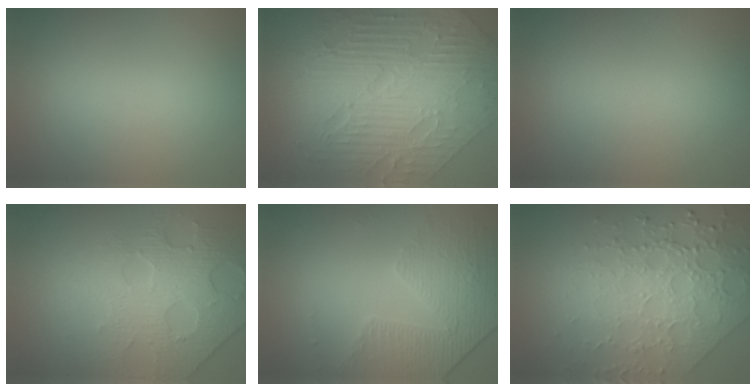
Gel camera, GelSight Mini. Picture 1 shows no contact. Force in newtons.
{"total": 11.3, "press": 7.6, "slide": 8.4}
{"total": 0.0}
{"total": 4.4, "press": 4.2, "slide": 1.4}
{"total": 4.7, "press": 3.3, "slide": 3.4}
{"total": 7.1, "press": 5.4, "slide": 4.5}